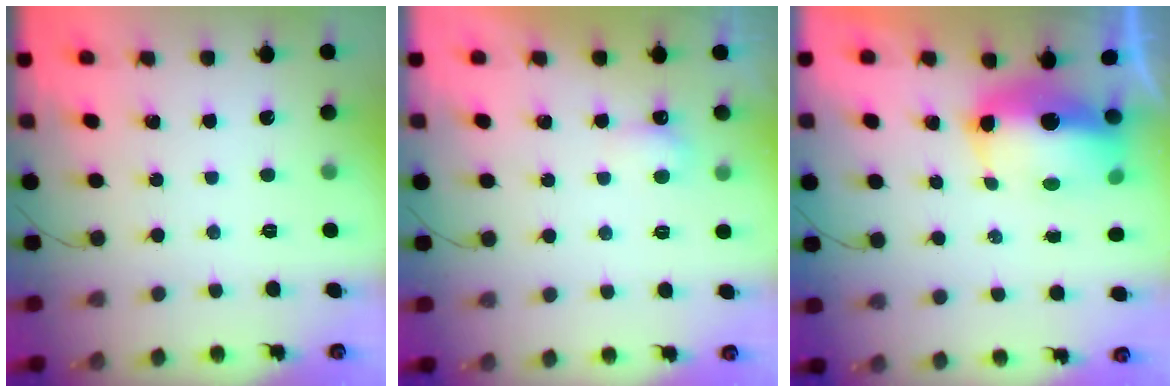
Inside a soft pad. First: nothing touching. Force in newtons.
{"total": 3.0, "press": 3.0, "slide": 0.7}
{"total": 12.4, "press": 12.4, "slide": 1.3}